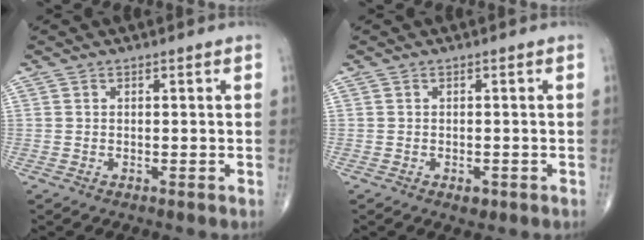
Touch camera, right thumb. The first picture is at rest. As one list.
[{"total": 1.4, "force": [-0.7, 0.8, 0.9], "torque": [-0.012, 0.000, -0.008]}]